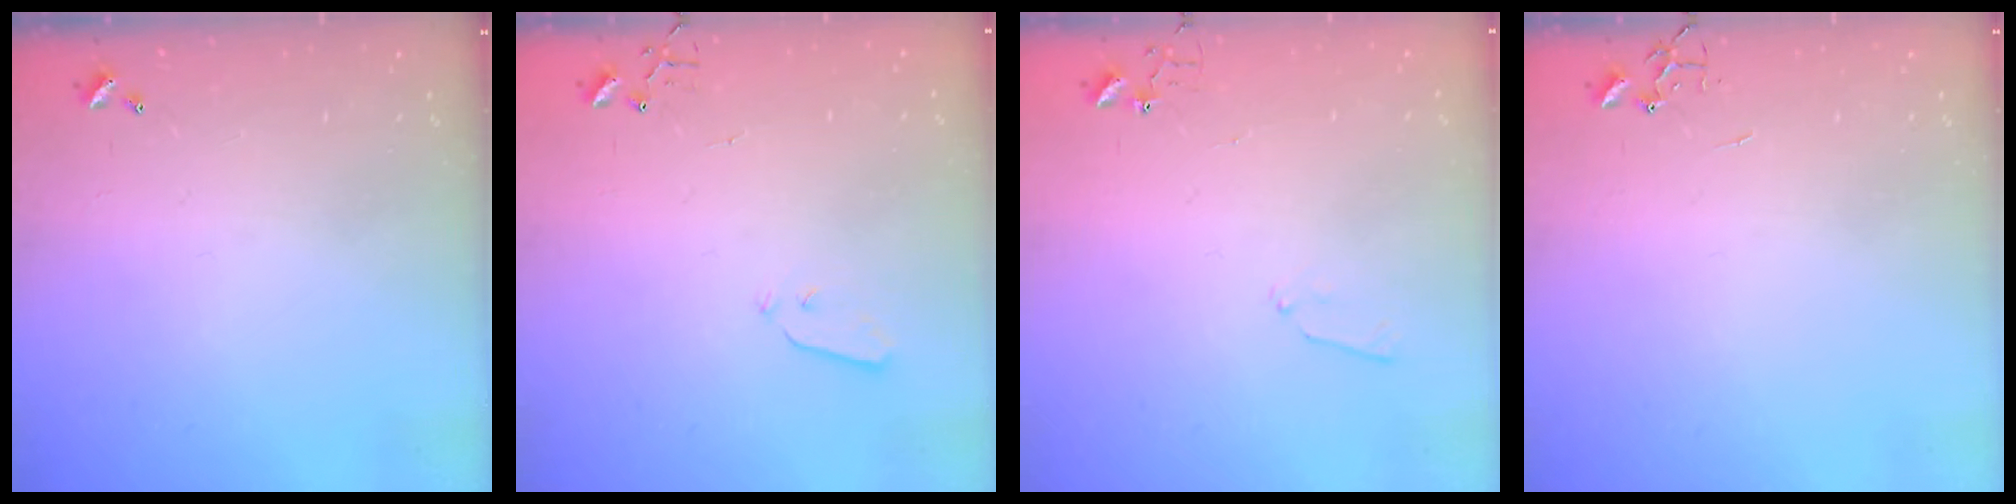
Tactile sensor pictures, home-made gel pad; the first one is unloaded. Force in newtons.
{"total": 3.7, "press": 3.7, "slide": 0.1}
{"total": 5.0, "press": 5.0, "slide": 0.7}
{"total": 0.0}